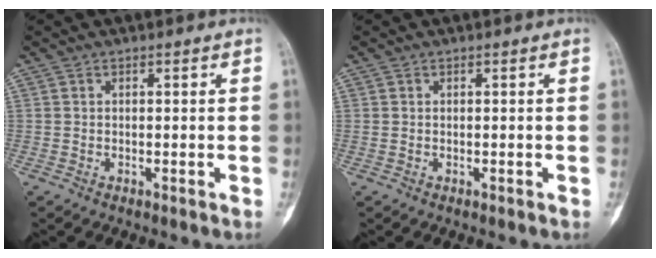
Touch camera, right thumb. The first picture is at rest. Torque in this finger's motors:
{"motor_torque": [-0.06, 0.19, -0.06, 0.01, 0.01]}